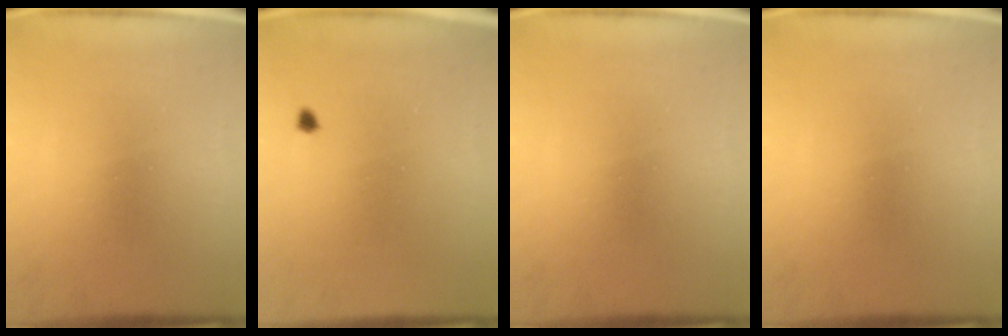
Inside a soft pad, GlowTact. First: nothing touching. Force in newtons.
{"total": 0.6}
{"total": 0.0}
{"total": 0.0}